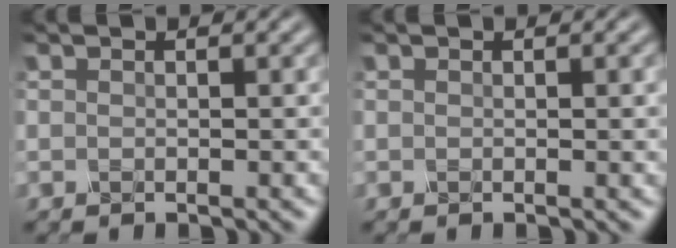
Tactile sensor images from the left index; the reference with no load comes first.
{"total": 1.1, "force": [0.1, 0.3, 1.1], "torque": [-0.009, 0.003, -0.001]}